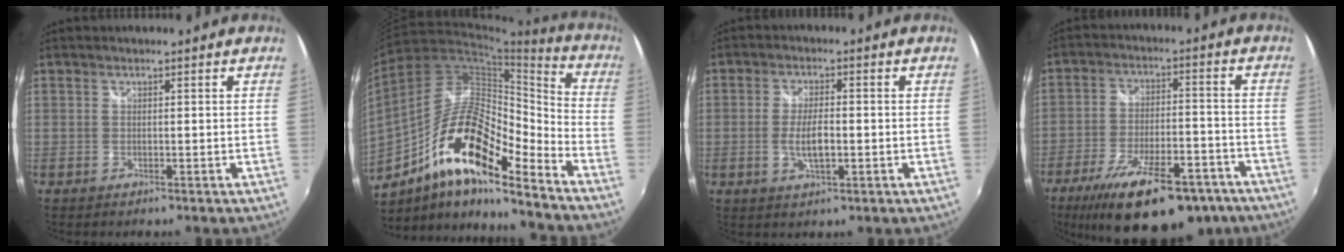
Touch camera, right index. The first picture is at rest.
{"total": 19.4, "force": [-11.1, 5.4, 14.9], "torque": [-0.267, -0.002, -0.216]}
{"total": 5.5, "force": [-1.1, 1.8, 5.0], "torque": [-0.099, -0.005, -0.019]}
{"total": 21.6, "force": [-15.1, 8.0, 13.2], "torque": [-0.232, -0.024, -0.218]}